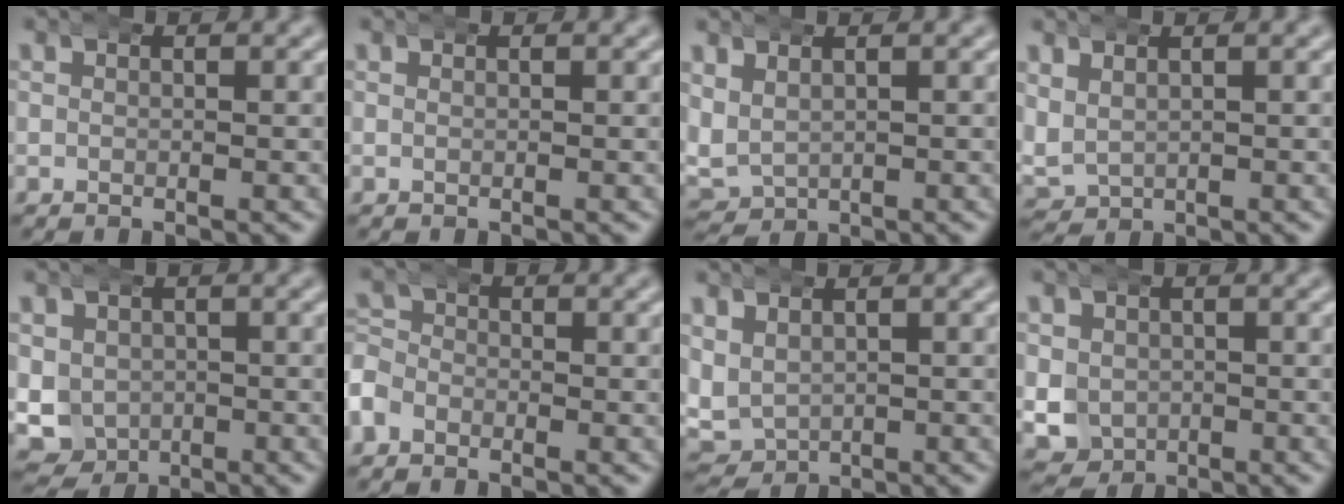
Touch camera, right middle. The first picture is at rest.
{"total": 0.0}
{"total": 5.3, "force": [0.0, 4.9, 2.0], "torque": [-0.063, -0.023, 0.010]}
{"total": 4.2, "force": [0.4, 3.9, 1.6], "torque": [-0.049, -0.015, 0.014]}
{"total": 9.9, "force": [-2.6, 9.0, 3.2], "torque": [-0.080, -0.045, -0.034]}
{"total": 3.0, "force": [-1.4, 2.6, 0.6], "torque": [-0.023, -0.011, -0.030]}
{"total": 6.5, "force": [-0.4, 6.0, 2.6], "torque": [-0.076, -0.029, 0.004]}
{"total": 6.7, "force": [-1.4, 6.1, 2.3], "torque": [-0.056, -0.036, -0.012]}